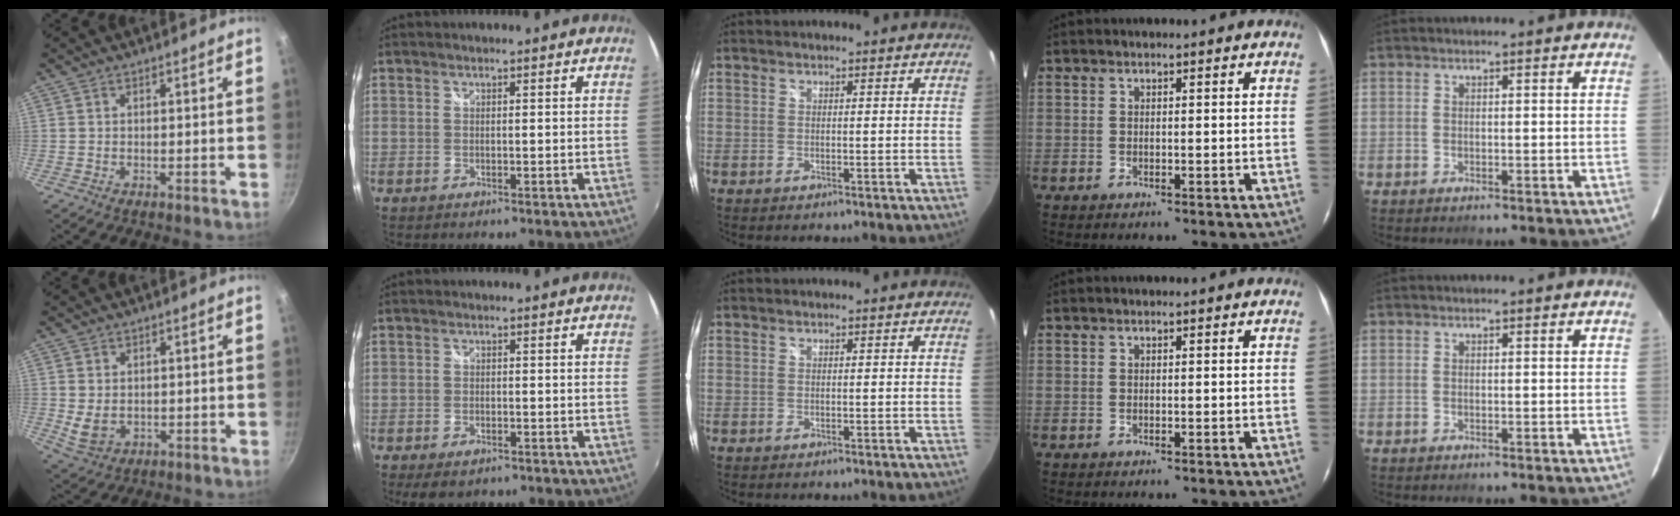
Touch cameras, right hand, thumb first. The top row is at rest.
{"thumb": {"total": 4.9, "force": [-0.1, 3.7, 3.1], "torque": [-0.051, -0.005, 0.012]}, "index": {"total": 4.4, "force": [-3.1, 2.2, 2.3], "torque": [-0.055, -0.016, -0.048]}}